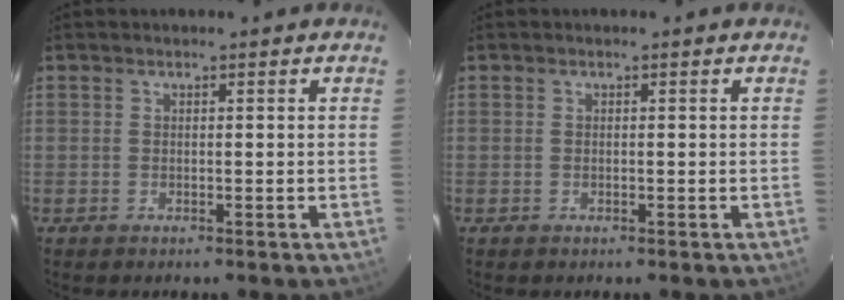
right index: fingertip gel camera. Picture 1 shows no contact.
{"total": 0.0}